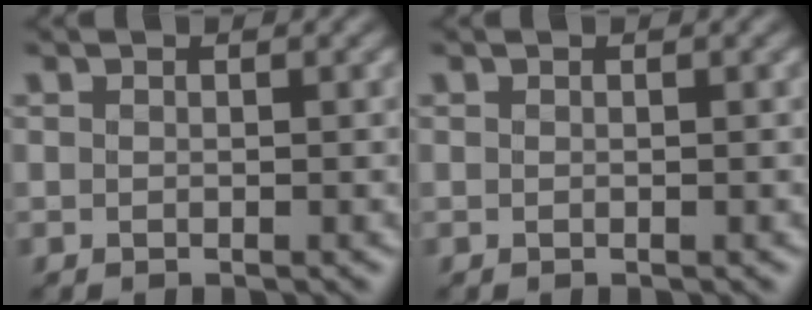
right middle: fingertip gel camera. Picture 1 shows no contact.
{"total": 0.0}